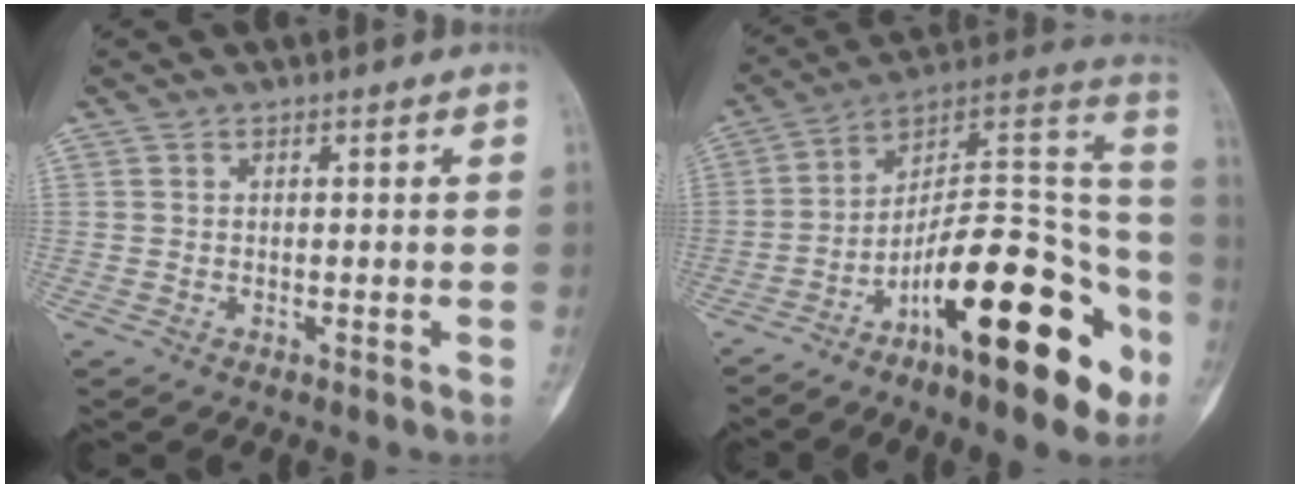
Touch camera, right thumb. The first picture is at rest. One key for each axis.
{"total": 25.7, "fx": -12.0, "fy": 8.1, "fz": 21.2, "tx": -0.263, "ty": 0.092, "tz": -0.183}